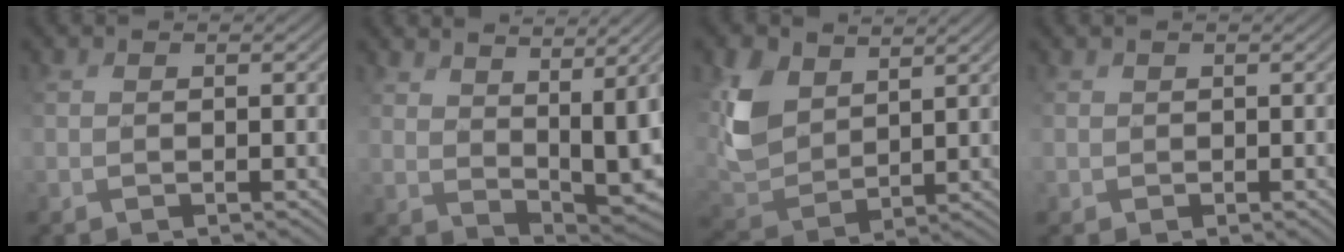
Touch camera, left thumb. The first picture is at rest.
{"total": 8.6, "force": [4.0, 3.0, 7.0], "torque": [-0.125, -0.005, 0.084]}
{"total": 6.1, "force": [4.3, 3.8, 2.0], "torque": [-0.091, -0.004, 0.100]}
{"total": 1.3, "force": [-0.1, 0.0, -1.3], "torque": [0.015, -0.006, 0.009]}